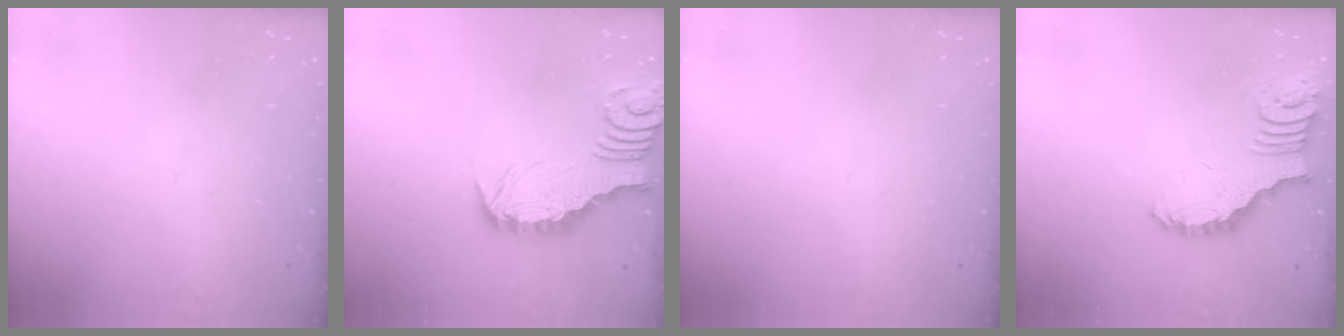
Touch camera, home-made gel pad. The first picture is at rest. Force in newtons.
{"total": 3.0, "press": 3.0, "slide": 0.3}
{"total": 0.0}
{"total": 2.5, "press": 2.5, "slide": 0.5}